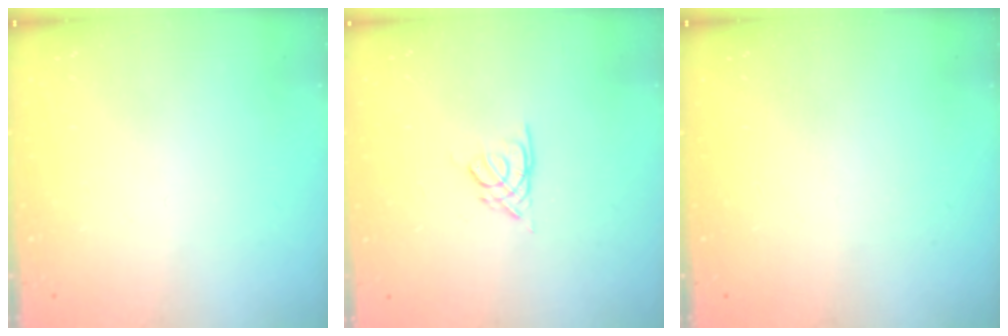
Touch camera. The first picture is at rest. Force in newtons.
{"total": 2.7, "press": 2.7, "slide": 0.4}
{"total": 0.0}